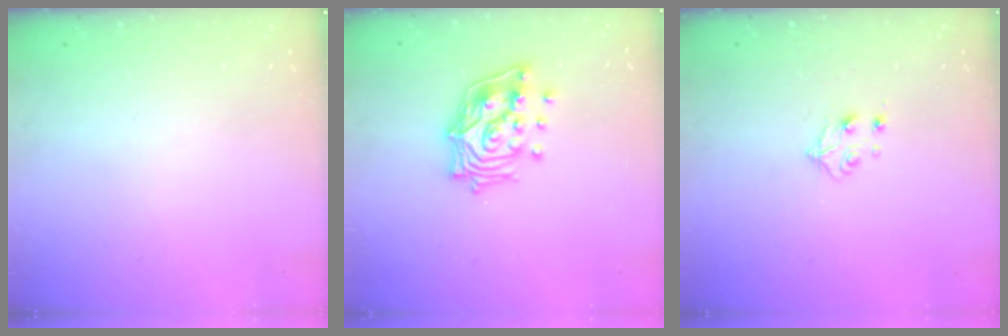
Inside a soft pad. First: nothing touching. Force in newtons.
{"total": 15.1, "press": 15.0, "slide": 2.0}
{"total": 4.2, "press": 4.1, "slide": 0.8}